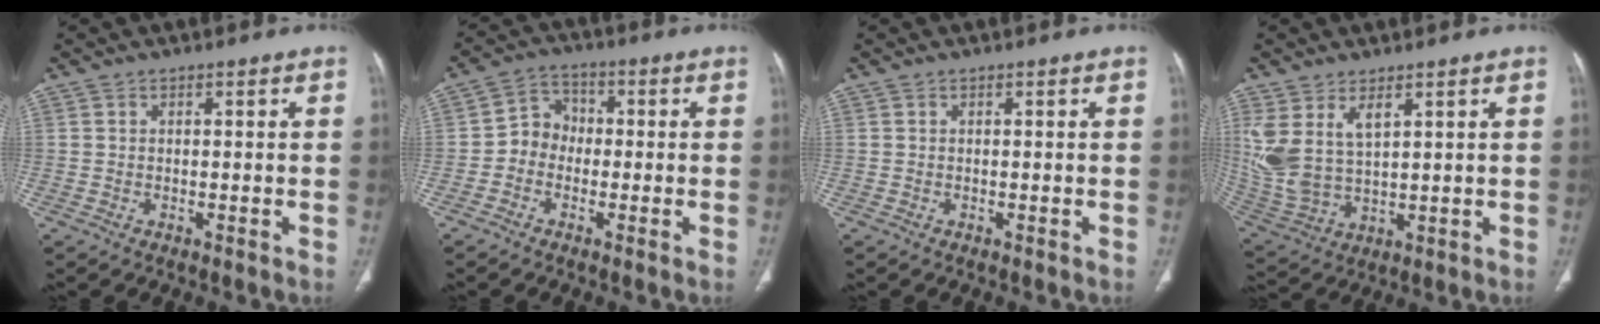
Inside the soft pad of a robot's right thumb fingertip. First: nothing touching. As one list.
[{"total": 5.4, "force": [-1.3, 4.7, 2.3], "torque": [-0.014, 0.025, -0.040]}, {"total": 0.0}, {"total": 11.1, "force": [4.6, 5.8, 8.2], "torque": [-0.179, -0.019, 0.111]}]